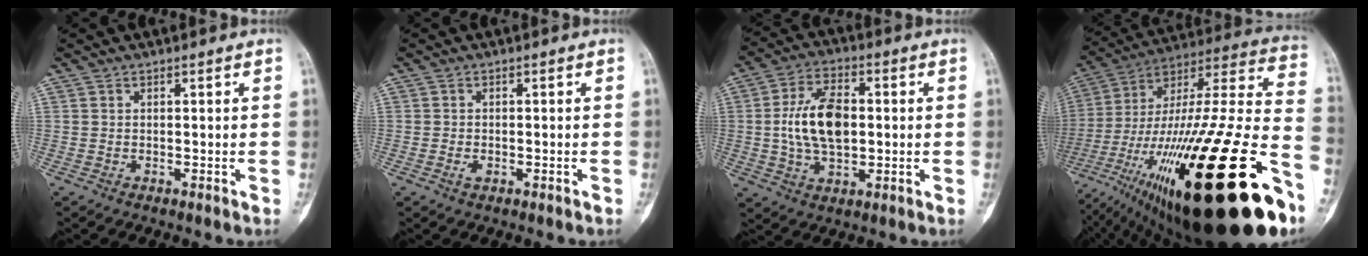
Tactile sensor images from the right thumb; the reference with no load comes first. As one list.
[{"total": 1.2, "force": [-0.4, 0.7, 0.8], "torque": [-0.015, 0.002, -0.009]}, {"total": 12.6, "force": [0.4, 7.2, 10.4], "torque": [-0.184, 0.009, 0.008]}, {"total": 45.9, "force": [-20.5, 11.0, 39.6], "torque": [-0.626, 0.029, -0.340]}]